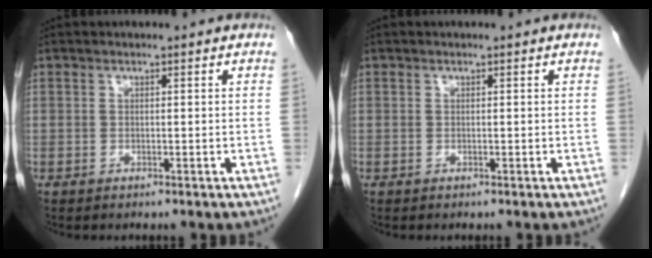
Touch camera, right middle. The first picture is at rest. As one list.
[{"total": 0.0}]